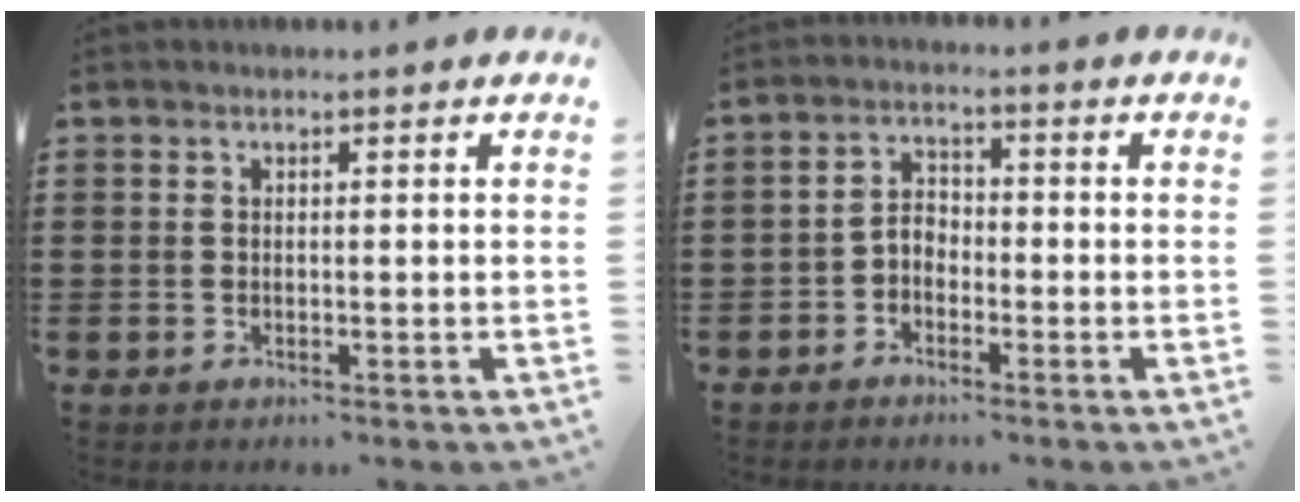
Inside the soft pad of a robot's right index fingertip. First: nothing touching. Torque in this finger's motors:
{"motor_torque": [0.48, -0.43, 0.24, 0.05]}